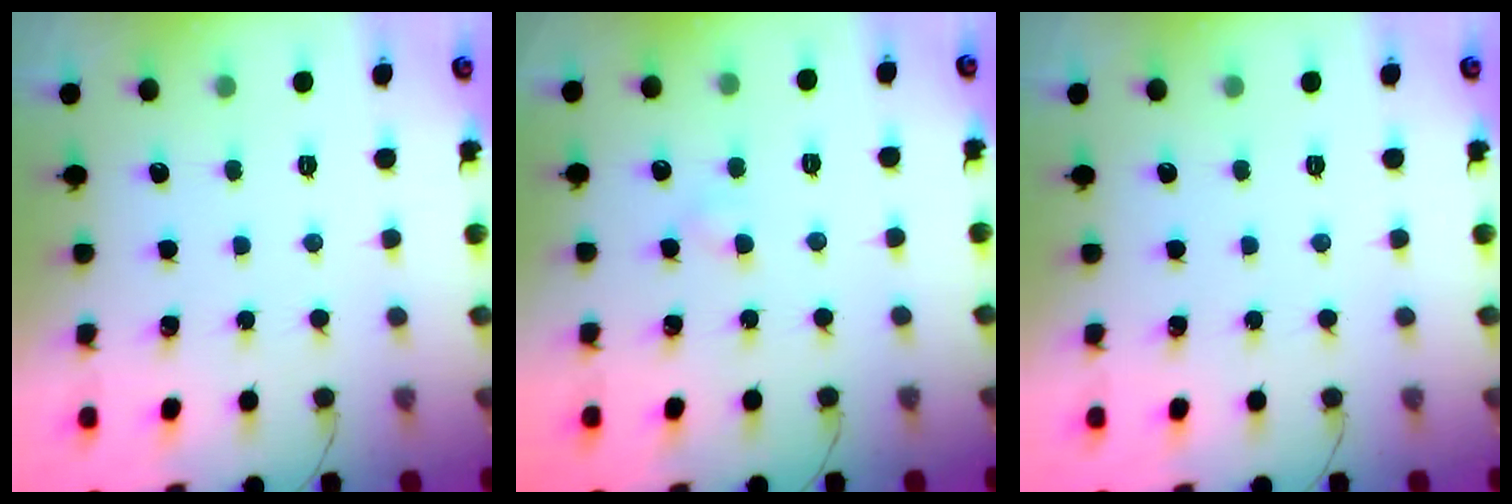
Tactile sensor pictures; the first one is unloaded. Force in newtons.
{"total": 2.7, "press": 2.6, "slide": 0.9}
{"total": 0.0}